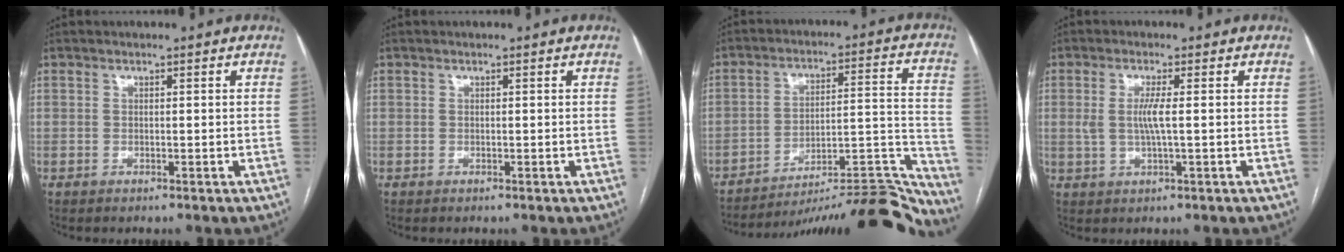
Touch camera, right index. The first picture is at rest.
{"total": 0.0}
{"total": 25.8, "force": [-24.0, 1.9, 9.3], "torque": [-0.049, 0.025, -0.334]}
{"total": 3.5, "force": [0.3, 0.2, 3.5], "torque": [-0.075, -0.001, 0.007]}